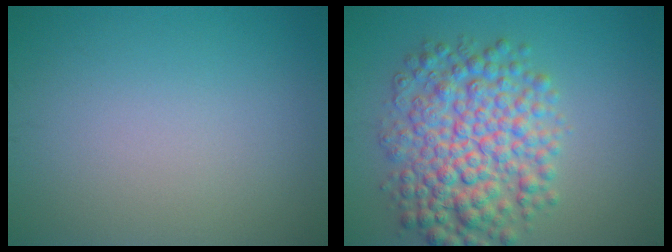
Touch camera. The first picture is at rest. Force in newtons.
{"total": 8.0, "press": 8.0, "slide": 0.1}